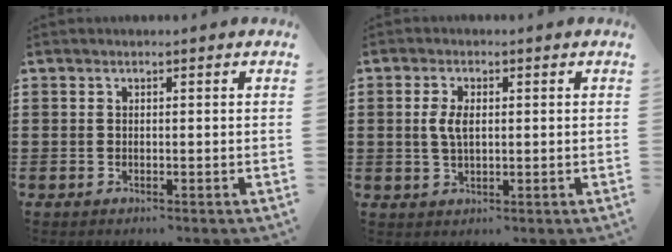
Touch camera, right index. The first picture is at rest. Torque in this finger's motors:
{"motor_torque": [0.75, 0.22, 0.35, 0.11]}